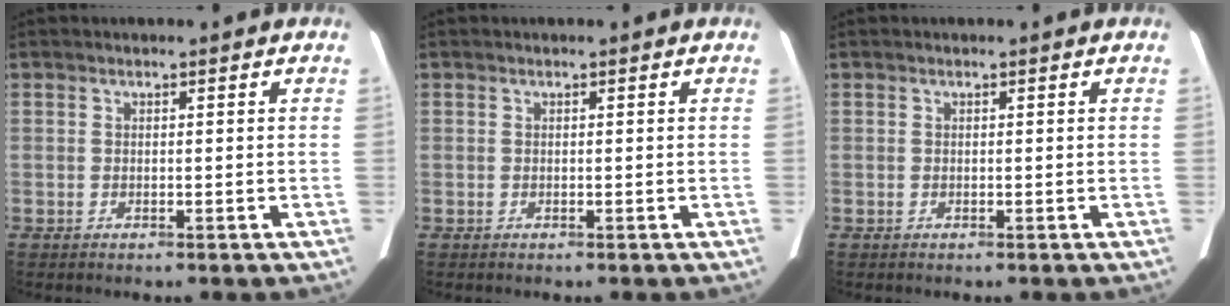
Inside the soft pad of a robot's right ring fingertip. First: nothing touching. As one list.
[{"total": 0.0}, {"total": 0.0}]